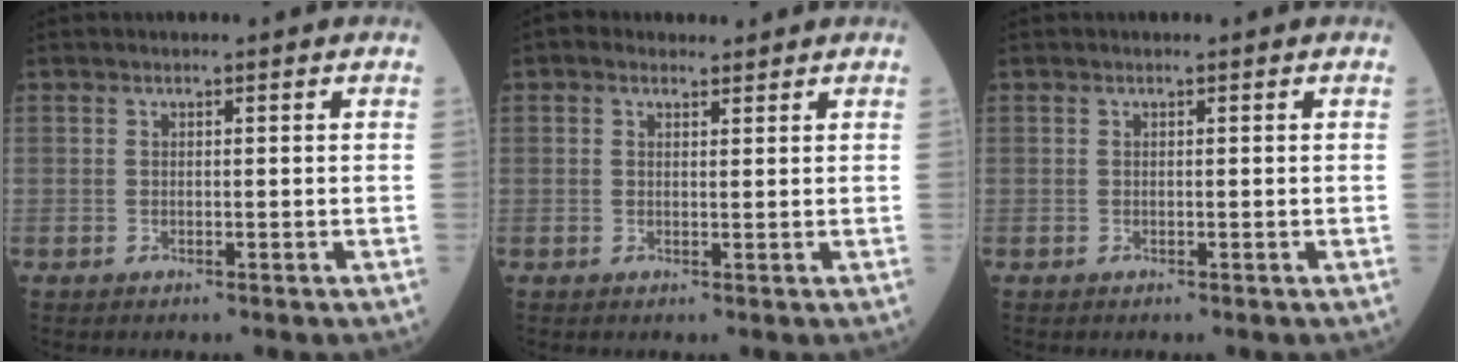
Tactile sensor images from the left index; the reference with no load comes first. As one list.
[{"total": 1.7, "force": [1.2, 1.2, 0.5], "torque": [-0.012, 0.014, 0.018]}, {"total": 0.0}]